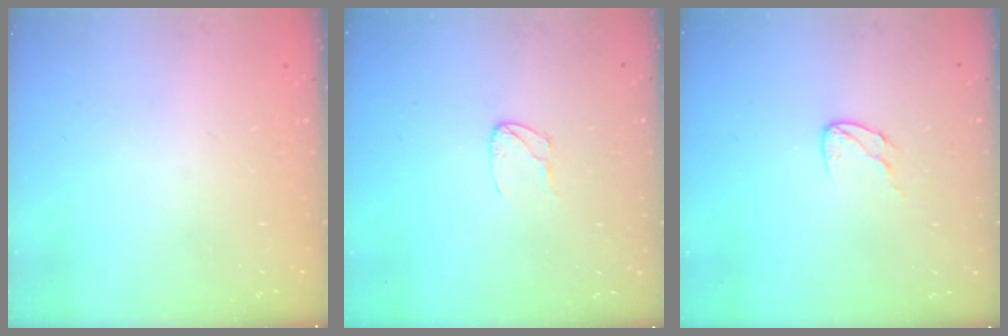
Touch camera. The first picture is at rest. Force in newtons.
{"total": 3.9, "press": 3.9, "slide": 0.3}
{"total": 5.1, "press": 5.1, "slide": 0.4}